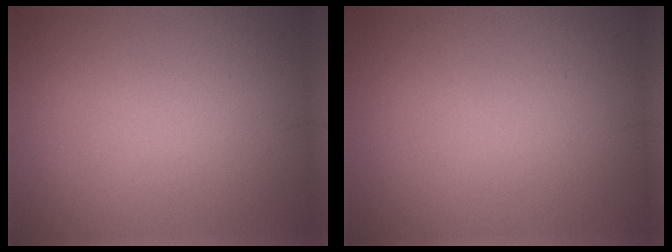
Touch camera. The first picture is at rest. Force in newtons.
{"total": 0.0}